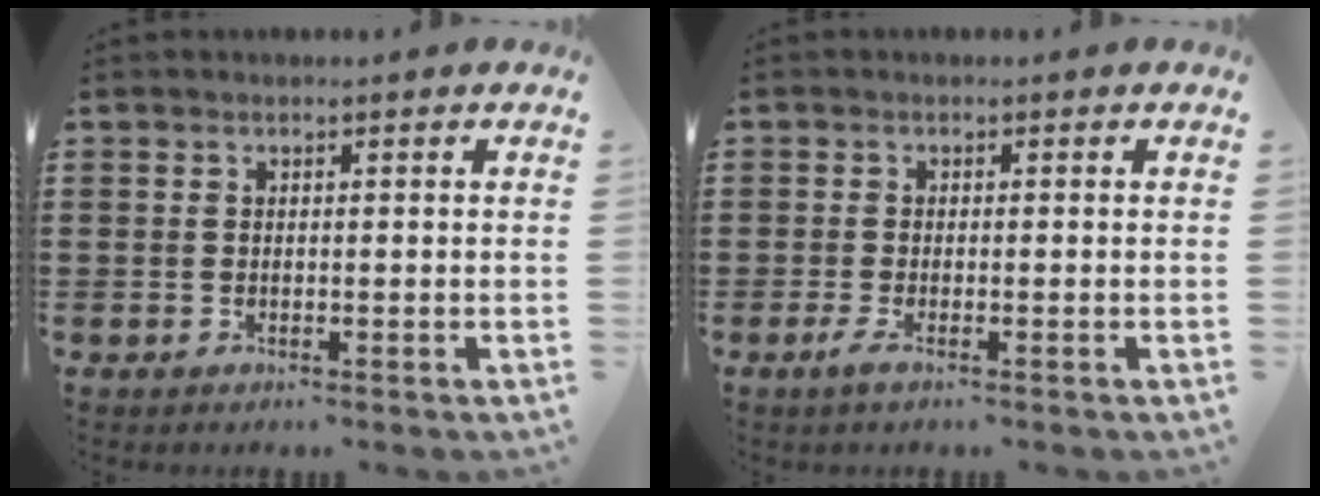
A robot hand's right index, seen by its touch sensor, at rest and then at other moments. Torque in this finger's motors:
{"motor_torque": [0.20, 0.07, 0.05, 0.04]}